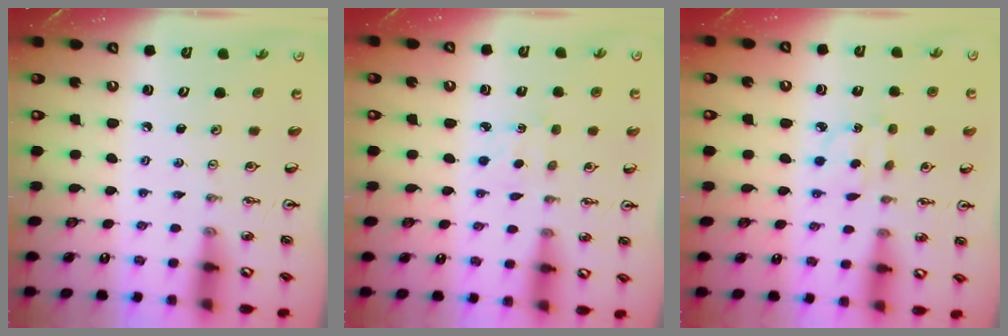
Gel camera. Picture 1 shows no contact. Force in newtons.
{"total": 2.2, "press": 2.2, "slide": 0.3}
{"total": 3.9, "press": 3.9, "slide": 0.4}